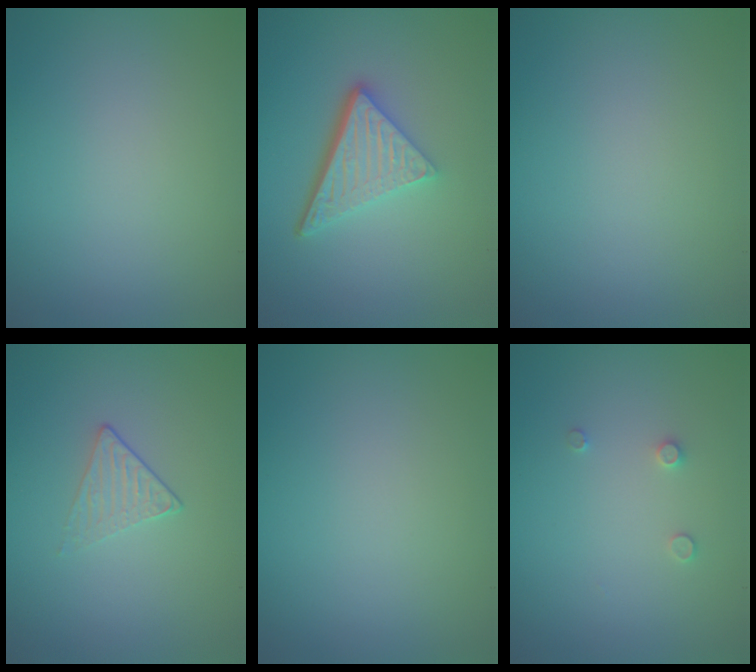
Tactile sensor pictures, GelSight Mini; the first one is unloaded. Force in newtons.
{"total": 5.3, "press": 3.6, "slide": 3.9}
{"total": 0.0}
{"total": 1.3, "press": 0.9, "slide": 0.9}
{"total": 0.0}
{"total": 0.8, "press": 0.8, "slide": 0.0}